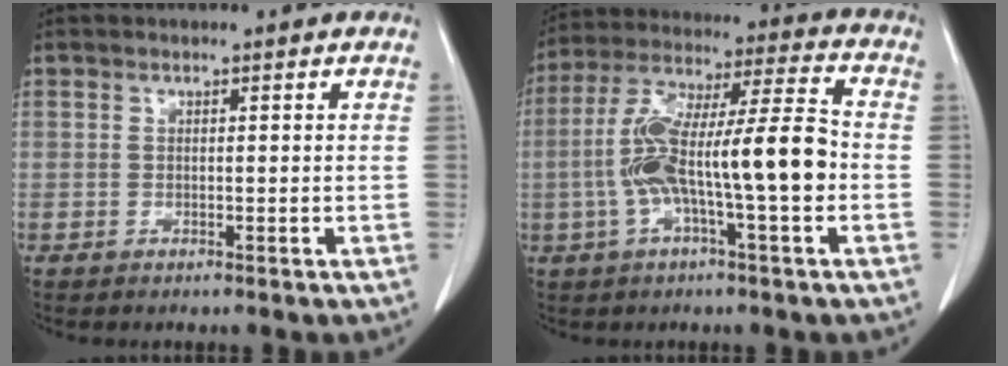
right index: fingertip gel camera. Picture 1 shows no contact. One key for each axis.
{"total": 15.0, "fx": -2.6, "fy": 1.6, "fz": 14.7, "tx": -0.276, "ty": 0.026, "tz": -0.047}